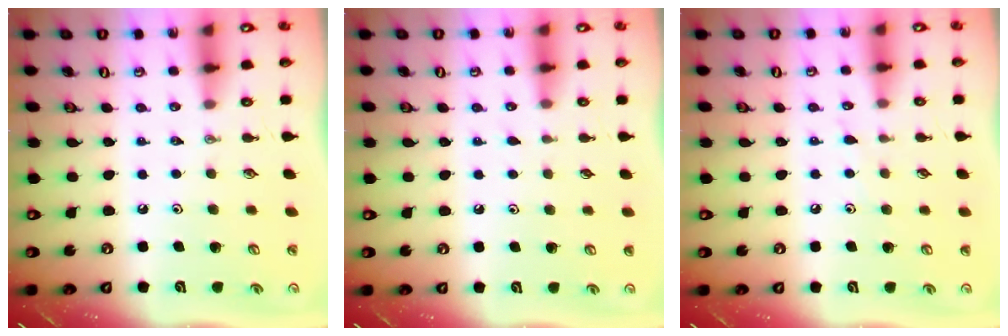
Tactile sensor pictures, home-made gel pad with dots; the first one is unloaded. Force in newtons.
{"total": 1.4, "press": 1.4, "slide": 0.2}
{"total": 4.1, "press": 4.0, "slide": 0.5}